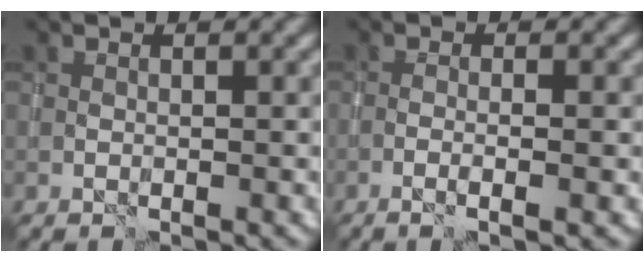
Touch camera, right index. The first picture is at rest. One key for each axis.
{"total": 2.2, "fx": -0.8, "fy": 0.2, "fz": 2.1, "tx": -0.032, "ty": 0.005, "tz": -0.021}